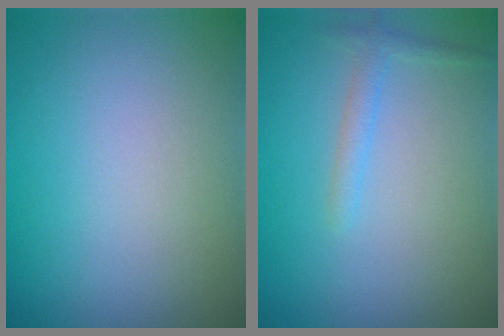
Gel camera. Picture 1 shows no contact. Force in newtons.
{"total": 1.3, "press": 1.3, "slide": 0.1}